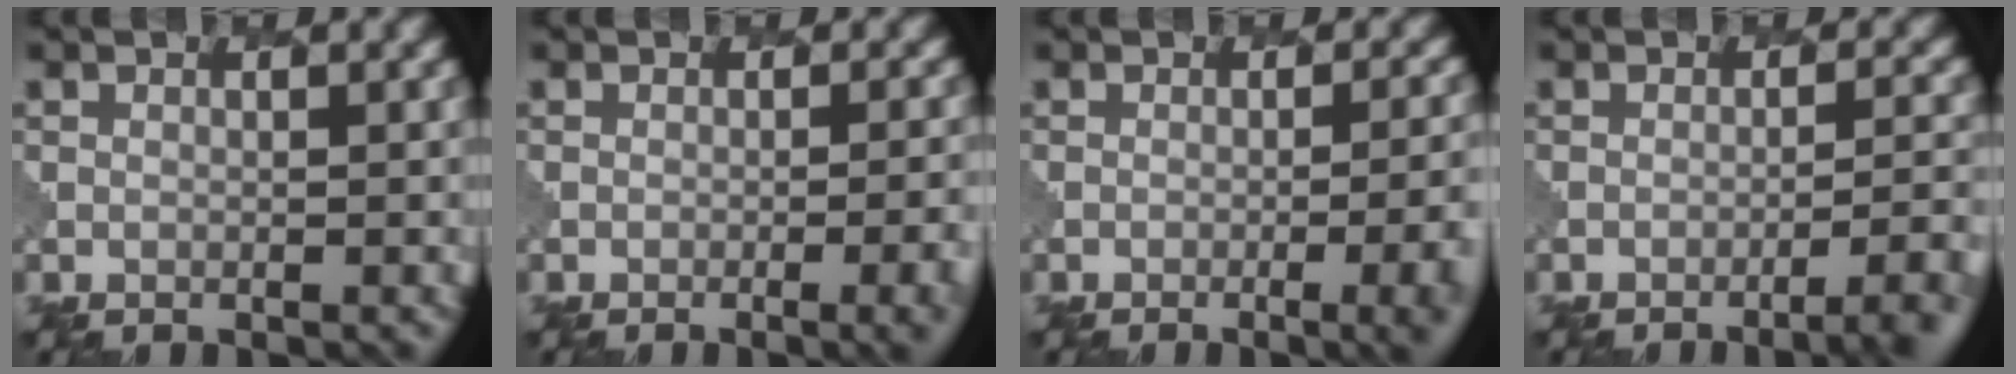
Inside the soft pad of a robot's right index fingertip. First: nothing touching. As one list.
[{"total": 6.2, "force": [-2.5, 2.6, 5.0], "torque": [-0.028, 0.011, -0.025]}, {"total": 8.7, "force": [-3.2, 3.9, 7.1], "torque": [-0.039, 0.004, -0.029]}, {"total": 4.1, "force": [-2.7, 0.9, 3.0], "torque": [-0.039, 0.006, -0.045]}]